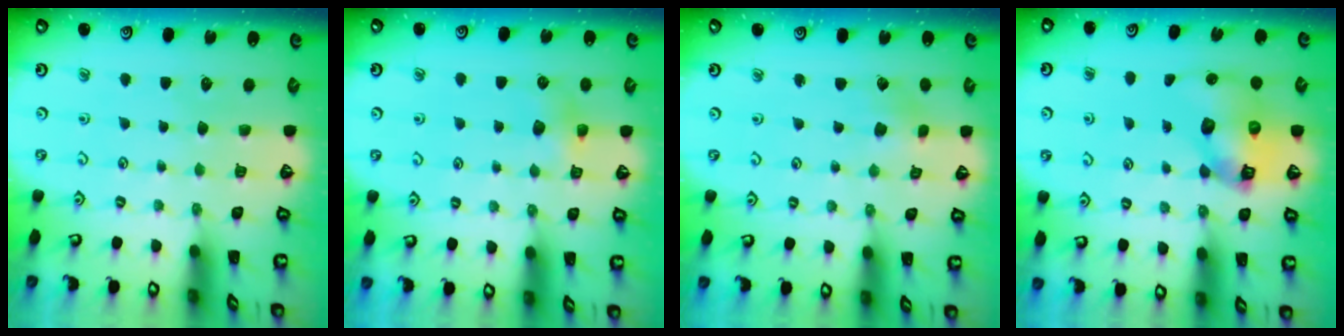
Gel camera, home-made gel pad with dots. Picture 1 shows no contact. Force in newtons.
{"total": 5.3, "press": 5.3, "slide": 0.6}
{"total": 2.7, "press": 2.7, "slide": 0.3}
{"total": 10.7, "press": 10.6, "slide": 1.6}